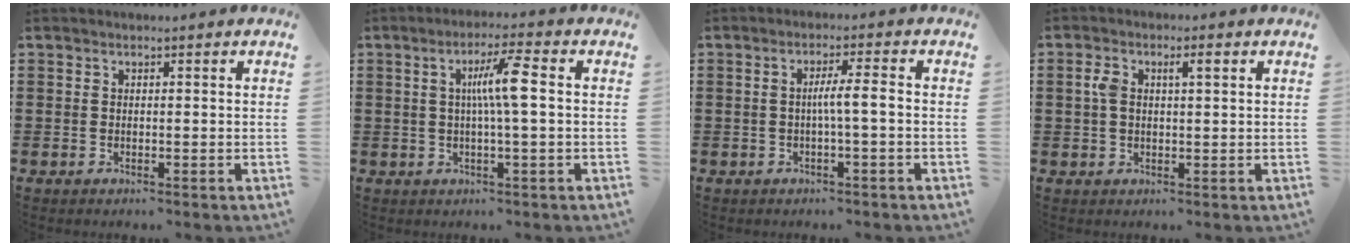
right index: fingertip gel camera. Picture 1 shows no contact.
{"total": 6.2, "force": [0.5, 0.2, 6.2], "torque": [-0.118, 0.001, 0.002]}
{"total": 4.3, "force": [-0.6, -0.1, 4.3], "torque": [-0.078, -0.002, -0.015]}
{"total": 3.3, "force": [0.9, 1.3, 2.9], "torque": [-0.061, 0.009, 0.012]}